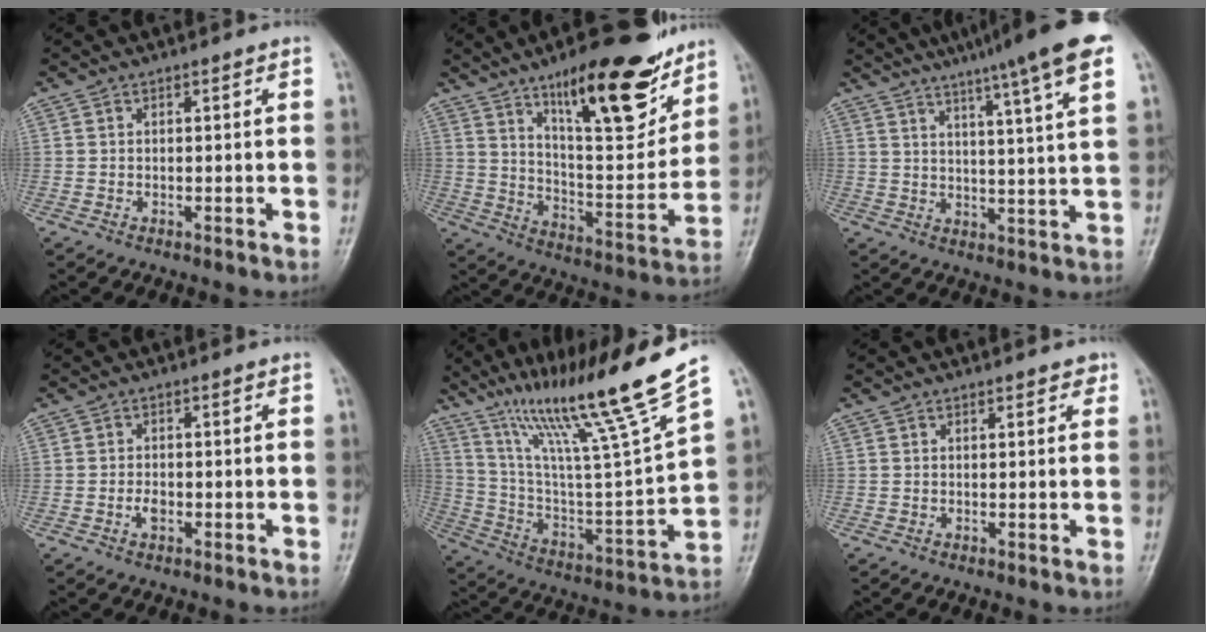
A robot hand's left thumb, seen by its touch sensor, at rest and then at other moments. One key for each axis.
{"total": 21.7, "fx": 13.9, "fy": 6.6, "fz": 15.3, "tx": -0.185, "ty": -0.077, "tz": 0.223}
{"total": 15.5, "fx": 10.4, "fy": 0.4, "fz": 11.5, "tx": -0.163, "ty": -0.025, "tz": 0.131}
{"total": 1.7, "fx": -0.5, "fy": 1.1, "fz": 1.3, "tx": -0.020, "ty": 0.001, "tz": -0.009}
{"total": 25.7, "fx": 17.1, "fy": 1.5, "fz": 19.2, "tx": -0.301, "ty": -0.051, "tz": 0.301}
{"total": 1.9, "fx": 1.5, "fy": 0.9, "fz": 0.7, "tx": 0.007, "ty": -0.004, "tz": 0.013}